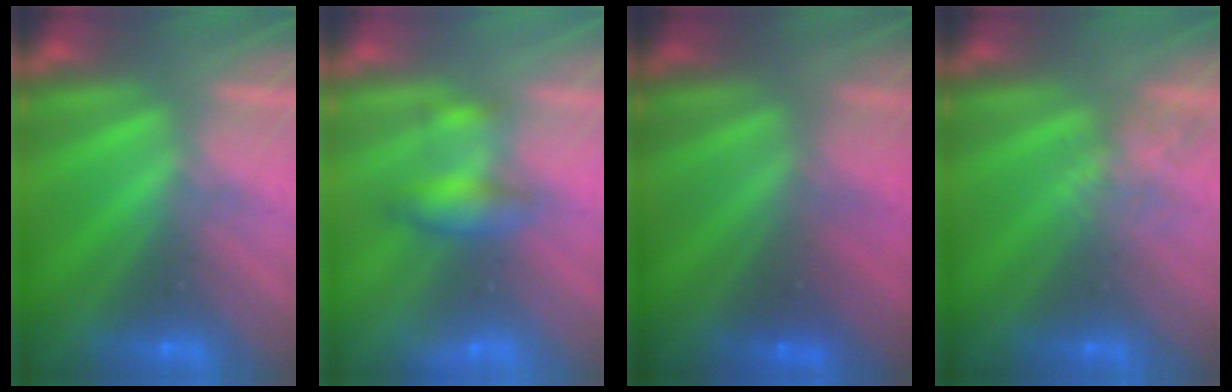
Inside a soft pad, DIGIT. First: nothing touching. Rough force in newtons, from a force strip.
{"total": 2.0}
{"total": 1.7}
{"total": 2.1}